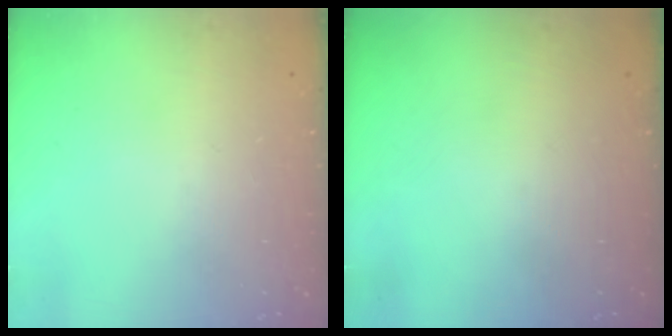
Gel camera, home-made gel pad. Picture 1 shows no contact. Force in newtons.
{"total": 0.0}